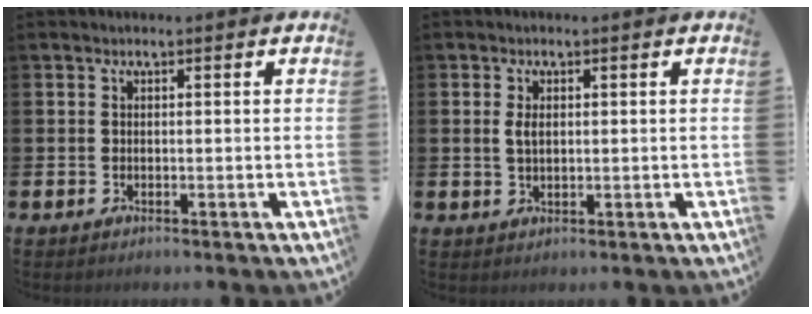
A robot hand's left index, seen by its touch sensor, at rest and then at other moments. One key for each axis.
{"total": 1.9, "fx": 0.7, "fy": 1.1, "fz": 1.5, "tx": -0.016, "ty": -0.001, "tz": 0.007}